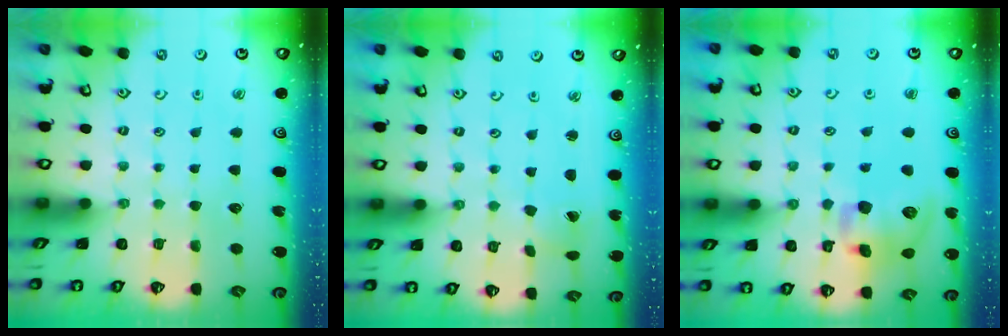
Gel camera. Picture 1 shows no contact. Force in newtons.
{"total": 1.5, "press": 1.5, "slide": 0.1}
{"total": 11.9, "press": 11.8, "slide": 1.8}